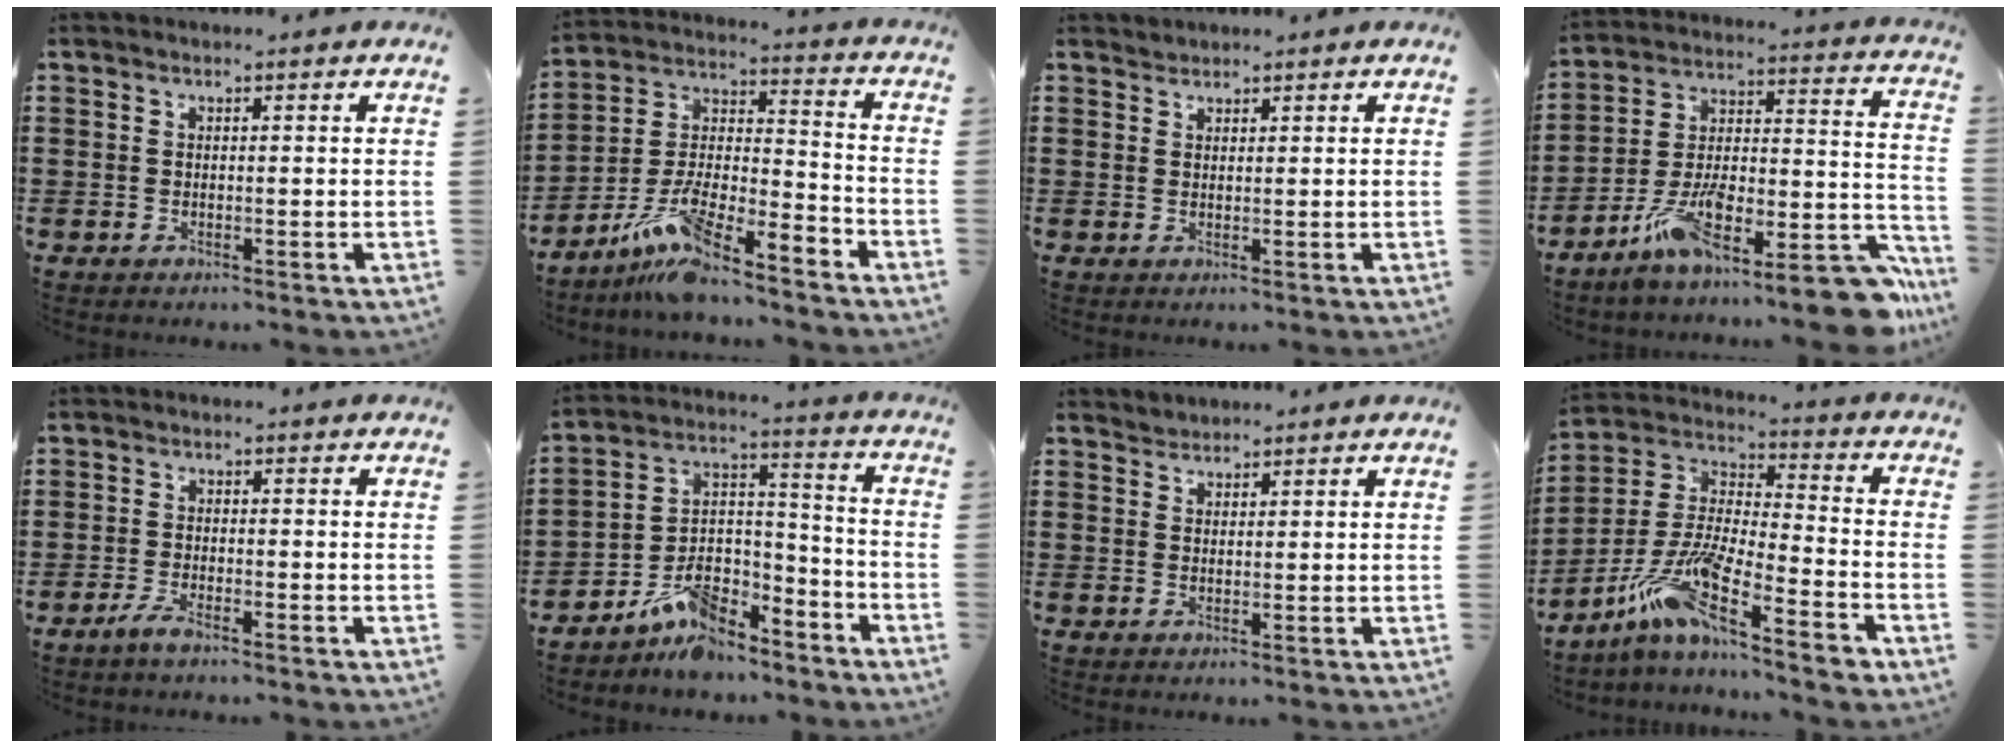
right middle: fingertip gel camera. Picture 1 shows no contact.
{"total": 9.6, "force": [-8.4, 0.2, 4.6], "torque": [-0.103, -0.008, -0.174]}
{"total": 1.1, "force": [1.0, 0.3, -0.3], "torque": [0.003, 0.002, 0.021]}
{"total": 13.8, "force": [-10.5, 2.7, 8.7], "torque": [-0.130, 0.014, -0.189]}
{"total": 2.5, "force": [-1.9, 0.2, 1.6], "torque": [-0.043, -0.004, -0.039]}
{"total": 9.3, "force": [-8.0, 3.6, 3.2], "torque": [-0.056, 0.026, -0.153]}
{"total": 1.4, "force": [1.3, 0.3, -0.4], "torque": [0.004, 0.003, 0.027]}
{"total": 10.9, "force": [-7.7, 0.9, 7.6], "torque": [-0.178, -0.017, -0.163]}